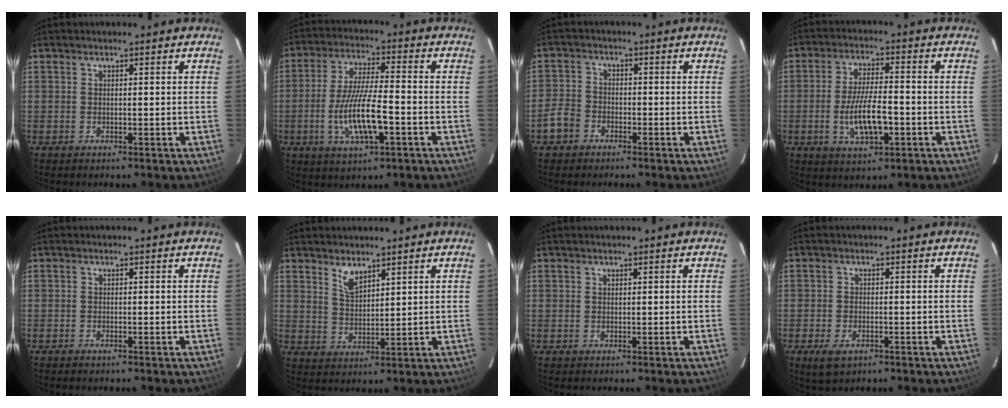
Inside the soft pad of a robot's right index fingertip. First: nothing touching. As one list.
[{"total": 11.9, "force": [-3.8, 2.6, 11.0], "torque": [-0.216, -0.009, -0.066]}, {"total": 4.3, "force": [-2.6, 3.3, 1.2], "torque": [-0.032, 0.011, -0.050]}, {"total": 9.6, "force": [-2.8, 3.2, 8.7], "torque": [-0.171, -0.006, -0.046]}, {"total": 0.7, "force": [-0.6, 0.2, 0.3], "torque": [-0.007, 0.000, -0.012]}, {"total": 4.0, "force": [3.1, 1.4, 2.1], "torque": [-0.039, -0.001, 0.060]}, {"total": 0.5, "force": [0.1, 0.5, -0.1], "torque": [0.005, 0.003, 0.001]}, {"total": 4.4, "force": [-2.4, 2.4, 2.8], "torque": [-0.065, -0.010, -0.041]}]